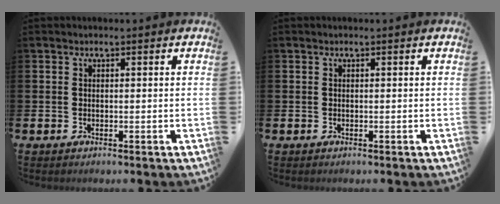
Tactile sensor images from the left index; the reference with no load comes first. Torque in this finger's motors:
{"motor_torque": [0.00, 0.00, 0.01, -0.01]}